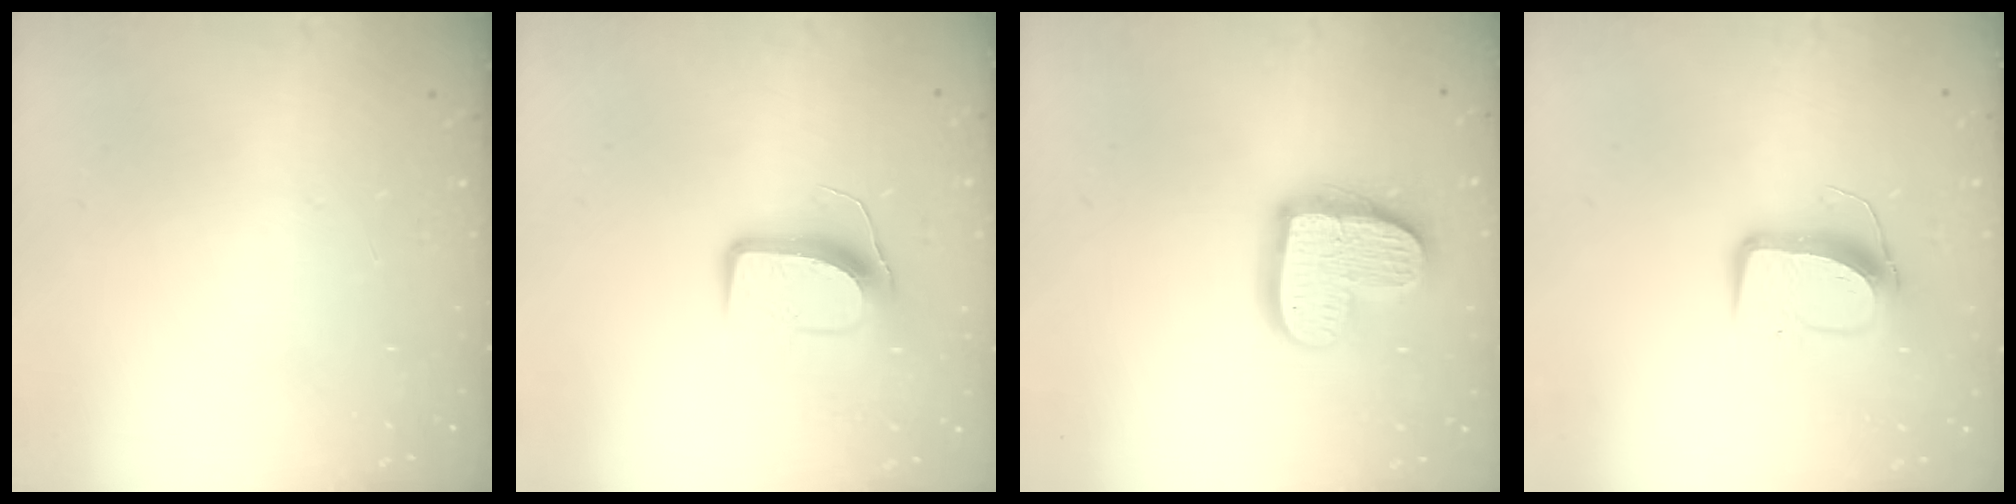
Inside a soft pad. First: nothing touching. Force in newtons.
{"total": 9.2, "press": 9.2, "slide": 0.4}
{"total": 16.2, "press": 16.1, "slide": 1.3}
{"total": 9.9, "press": 9.8, "slide": 1.0}